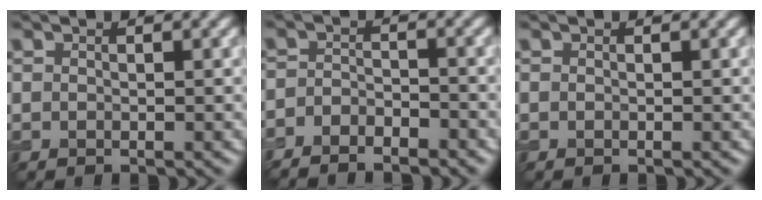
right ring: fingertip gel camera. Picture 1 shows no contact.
{"total": 3.3, "force": [-3.0, 0.9, 1.1], "torque": [-0.019, -0.001, -0.058]}
{"total": 0.0}